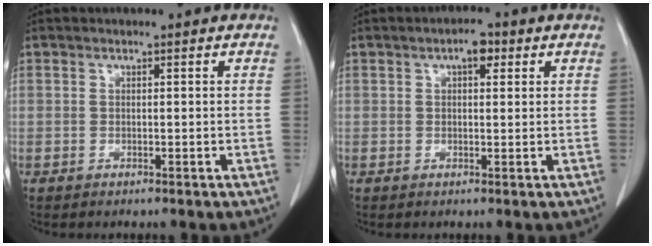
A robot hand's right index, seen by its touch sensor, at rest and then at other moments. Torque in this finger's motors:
{"motor_torque": [0.30, 0.14, 0.04, 0.03]}